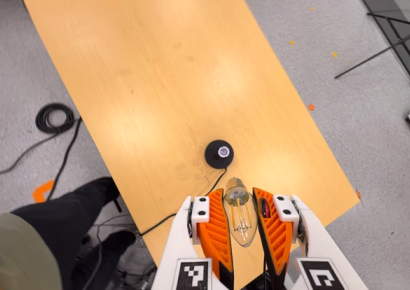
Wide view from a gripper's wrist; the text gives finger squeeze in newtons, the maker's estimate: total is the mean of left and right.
{"total": 21.0, "left": 23.1, "right": 18.9}